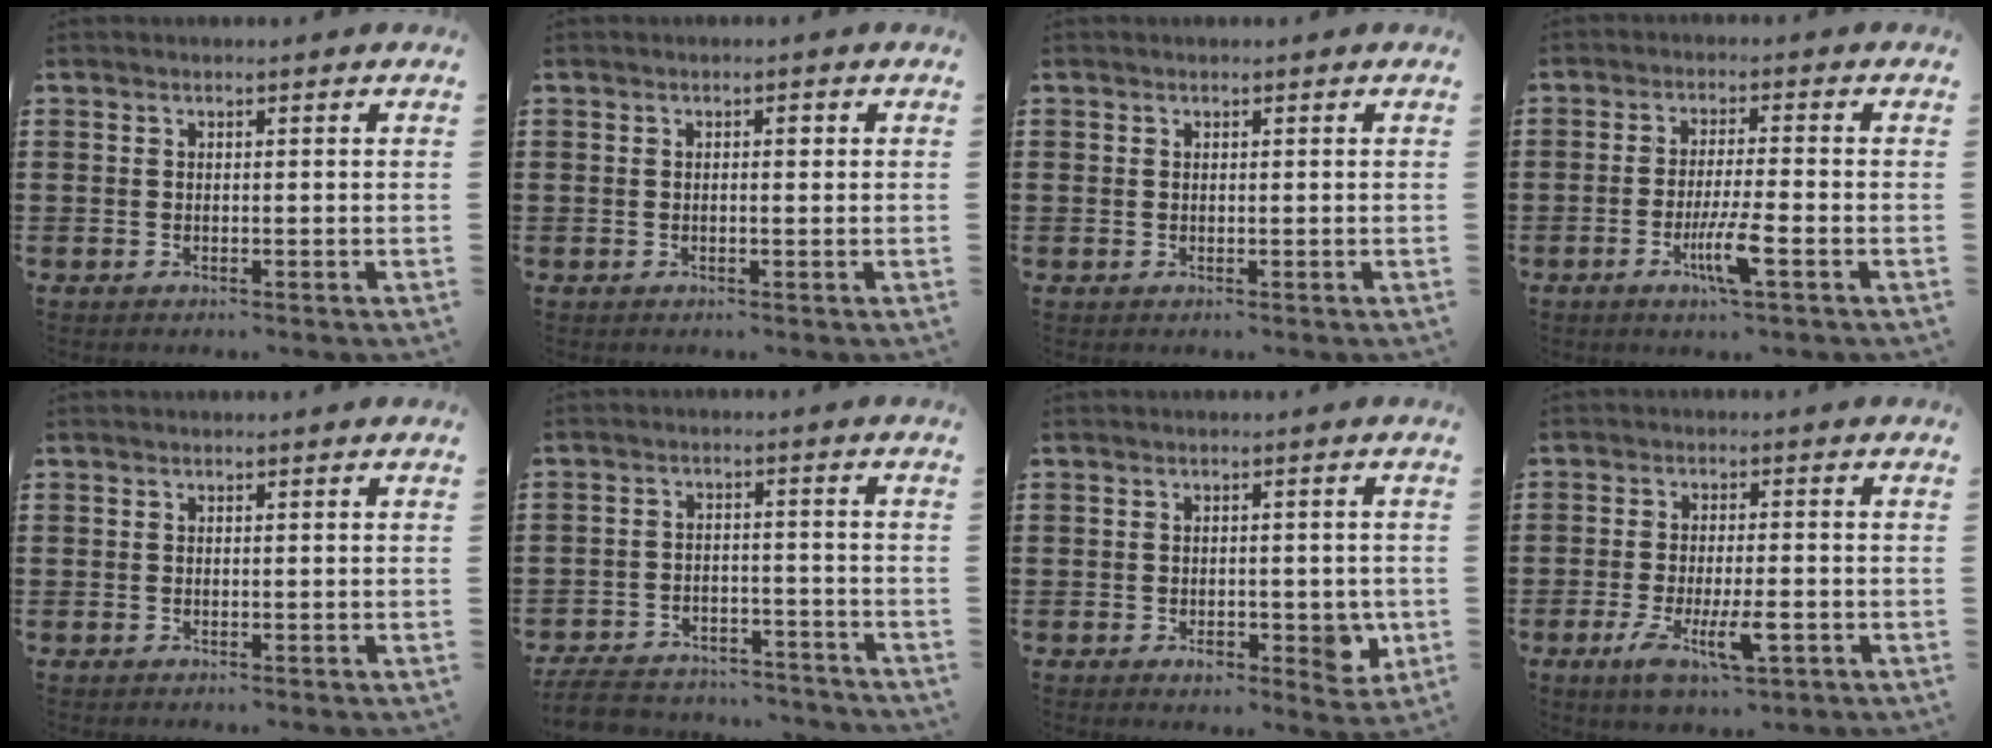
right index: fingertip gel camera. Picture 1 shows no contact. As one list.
[{"total": 1.0, "force": [0.0, 0.1, 1.0], "torque": [-0.019, -0.001, -0.001]}, {"total": 0.0}, {"total": 6.2, "force": [-2.7, 0.3, 5.6], "torque": [-0.110, -0.019, -0.049]}, {"total": 0.0}, {"total": 6.1, "force": [-5.8, 1.1, 1.3], "torque": [-0.035, 0.005, -0.117]}, {"total": 4.7, "force": [-1.2, 2.8, 3.6], "torque": [-0.054, 0.004, -0.019]}, {"total": 7.4, "force": [-2.9, 2.6, 6.3], "torque": [-0.125, -0.012, -0.048]}]